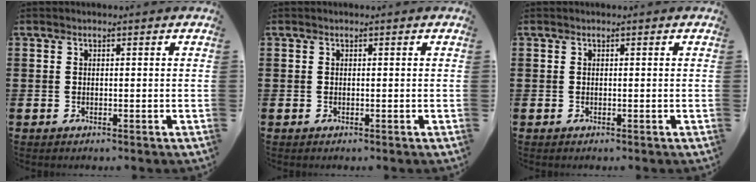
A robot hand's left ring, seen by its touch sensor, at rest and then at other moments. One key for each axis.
{"total": 0.0}
{"total": 0.0}